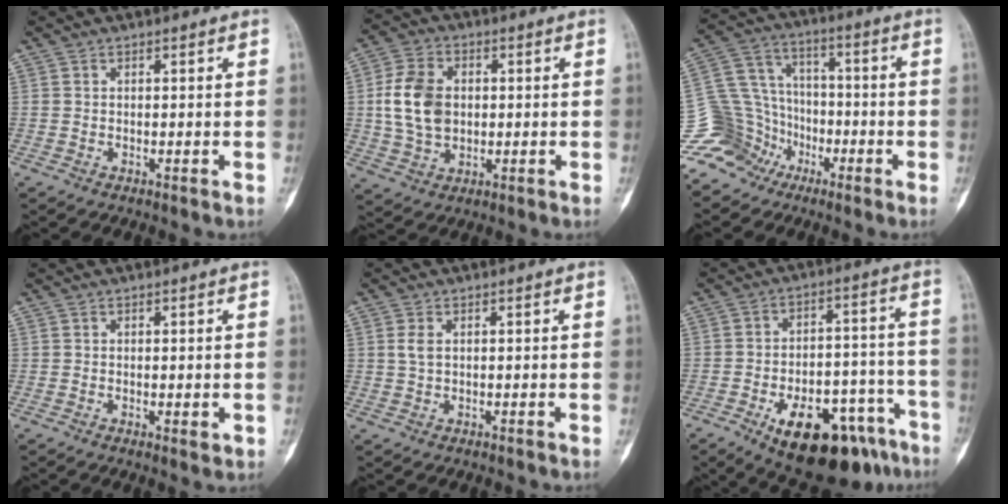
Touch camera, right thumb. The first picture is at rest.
{"total": 11.1, "force": [0.6, 8.1, 7.6], "torque": [-0.132, 0.006, 0.012]}
{"total": 13.9, "force": [-8.2, 10.8, 3.1], "torque": [-0.048, 0.076, -0.157]}
{"total": 2.0, "force": [-0.3, 0.8, 1.8], "torque": [-0.021, -0.005, -0.001]}
{"total": 2.1, "force": [0.4, 1.3, 1.6], "torque": [-0.035, 0.003, 0.009]}
{"total": 20.9, "force": [-11.9, 9.6, 14.2], "torque": [-0.150, 0.076, -0.166]}